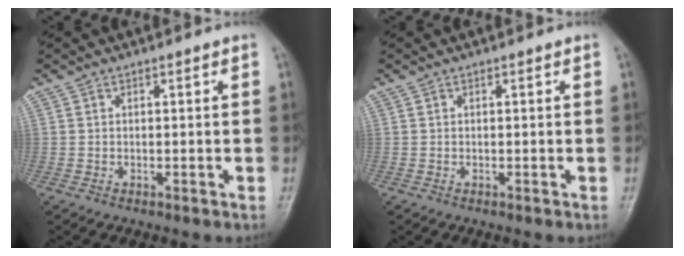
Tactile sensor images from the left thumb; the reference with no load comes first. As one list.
[{"total": 0.0}]